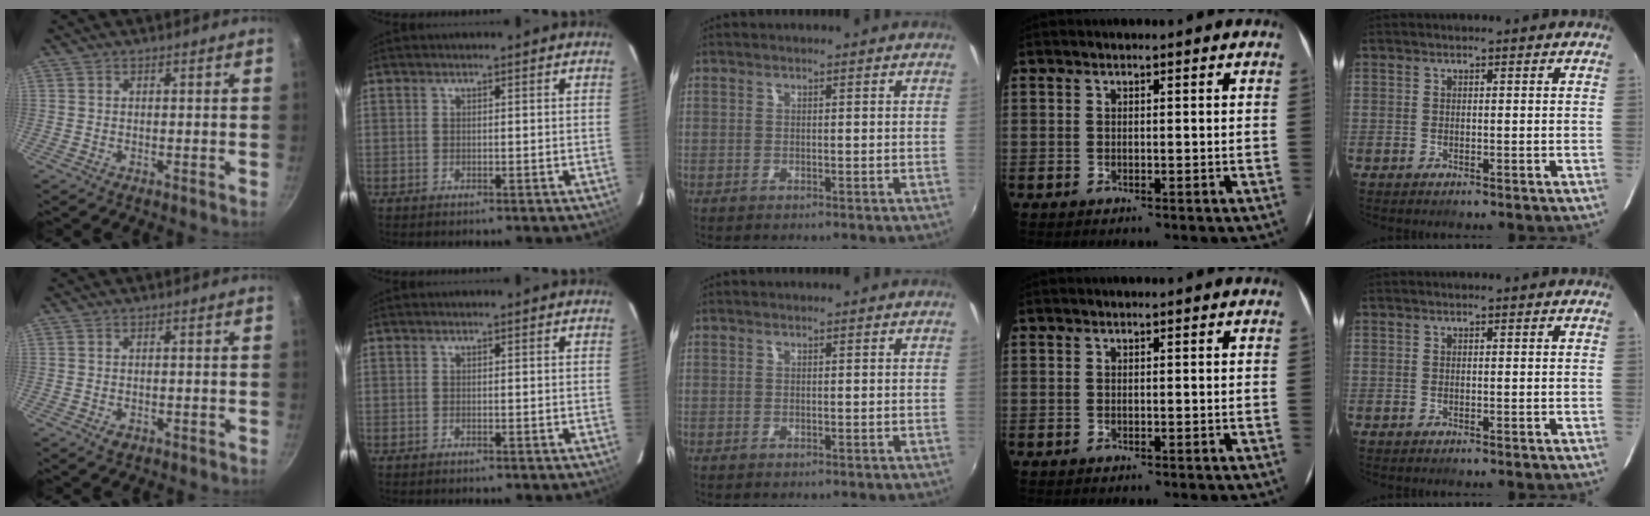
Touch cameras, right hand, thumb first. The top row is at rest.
{"thumb": {"total": 1.7, "force": [-0.7, 1.1, 1.0], "torque": [-0.015, 0.003, -0.006]}}